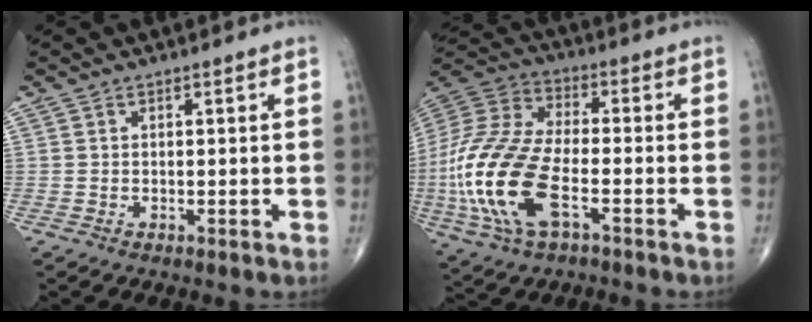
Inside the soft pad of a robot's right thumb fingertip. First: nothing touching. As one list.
[{"total": 21.9, "force": [-5.9, 10.3, 18.3], "torque": [-0.423, 0.010, -0.108]}]